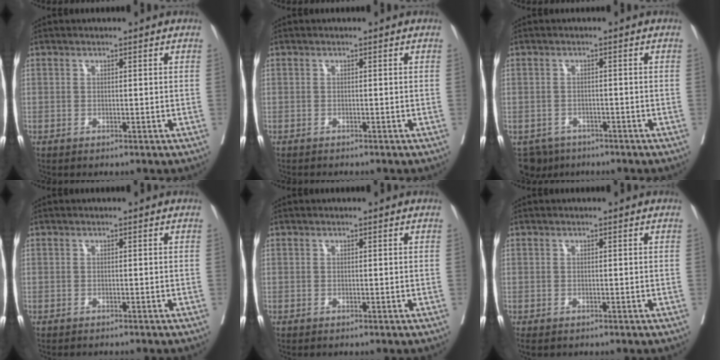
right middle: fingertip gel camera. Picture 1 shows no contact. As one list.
[{"total": 1.6, "force": [-1.5, 0.3, 0.5], "torque": [-0.010, -0.004, -0.020]}, {"total": 4.4, "force": [-3.2, 3.0, 0.4], "torque": [0.000, 0.001, -0.047]}, {"total": 2.2, "force": [-2.1, 0.2, 0.7], "torque": [-0.011, -0.003, -0.026]}, {"total": 0.0}, {"total": 1.0, "force": [-0.8, 0.5, 0.4], "torque": [-0.005, -0.002, -0.010]}]